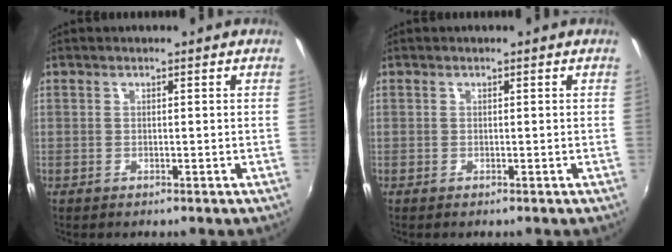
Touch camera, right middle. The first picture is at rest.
{"total": 0.0}